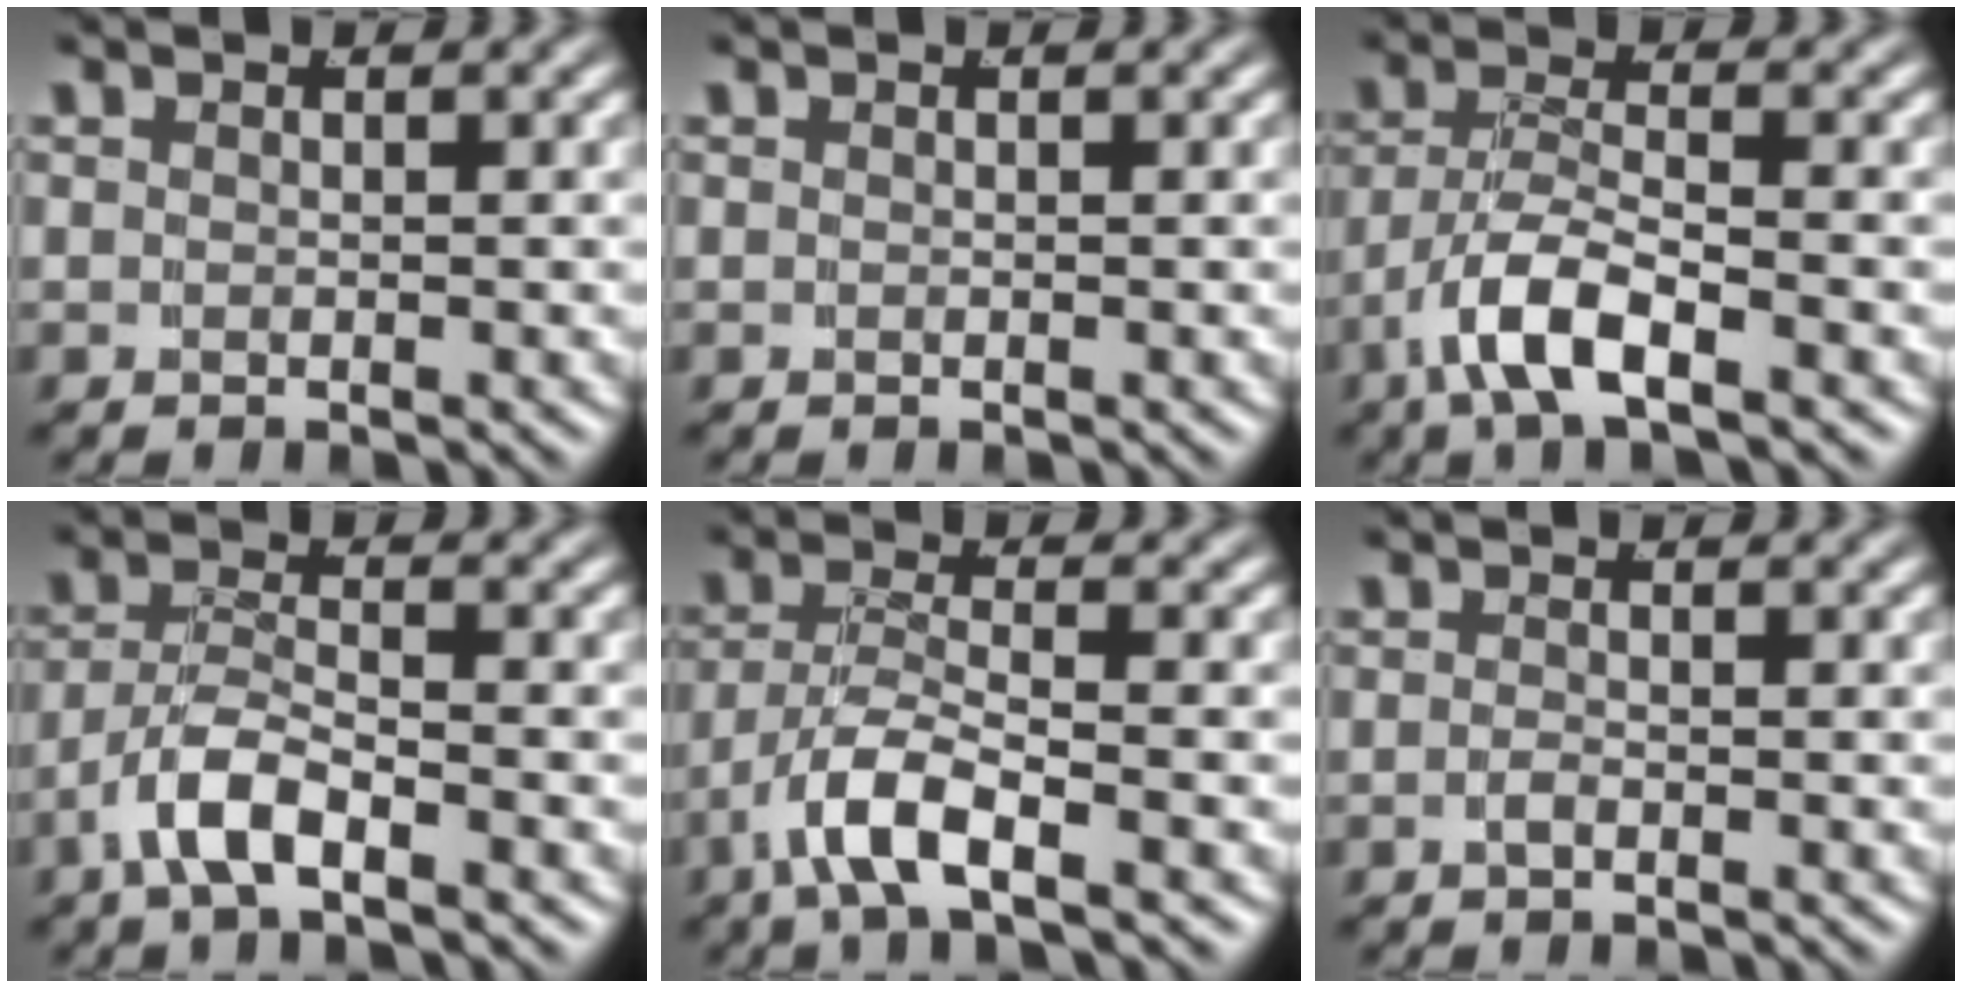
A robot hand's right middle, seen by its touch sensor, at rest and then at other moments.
{"total": 0.0}
{"total": 4.3, "force": [-2.1, 1.2, 3.6], "torque": [-0.075, -0.017, -0.027]}
{"total": 3.5, "force": [-2.0, 1.0, 2.7], "torque": [-0.053, -0.010, -0.031]}
{"total": 4.0, "force": [-2.0, 0.9, 3.3], "torque": [-0.074, -0.017, -0.027]}
{"total": 0.8, "force": [-0.6, -0.3, 0.3], "torque": [-0.011, -0.005, -0.008]}